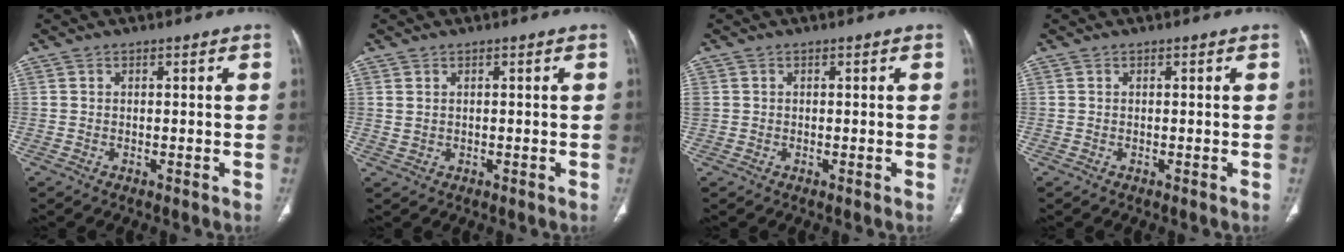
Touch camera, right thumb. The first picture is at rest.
{"total": 1.0, "force": [0.4, 0.7, 0.5], "torque": [-0.010, 0.001, 0.014]}
{"total": 1.2, "force": [0.1, 1.0, 0.5], "torque": [-0.014, 0.010, 0.008]}
{"total": 0.0}